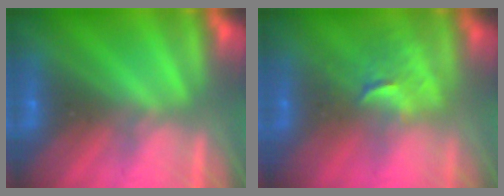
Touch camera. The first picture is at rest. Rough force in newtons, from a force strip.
{"total": 2.6}